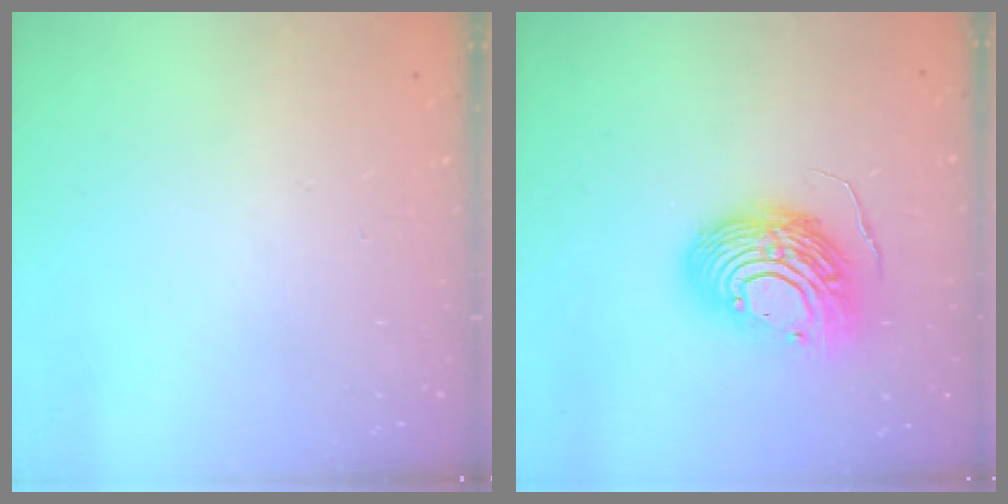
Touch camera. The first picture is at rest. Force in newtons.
{"total": 14.7, "press": 14.7, "slide": 1.3}